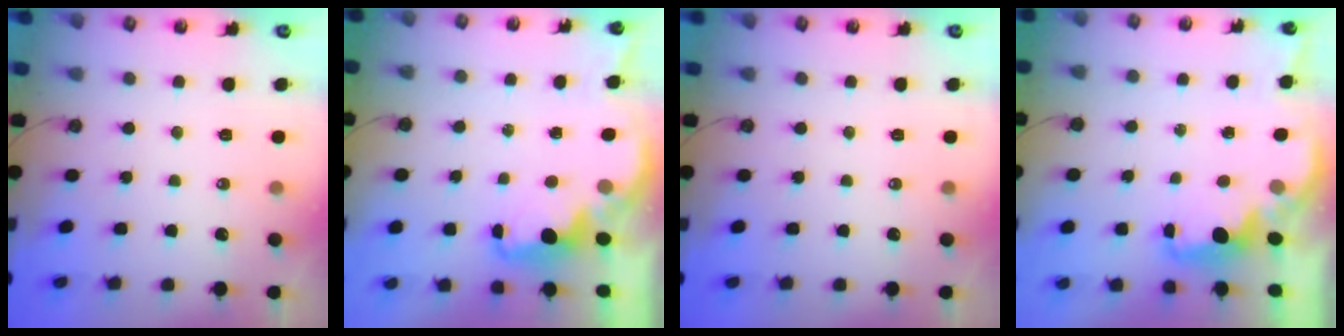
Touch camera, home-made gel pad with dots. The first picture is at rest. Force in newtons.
{"total": 2.2, "press": 2.0, "slide": 0.8}
{"total": 0.0}
{"total": 2.1, "press": 2.0, "slide": 0.8}